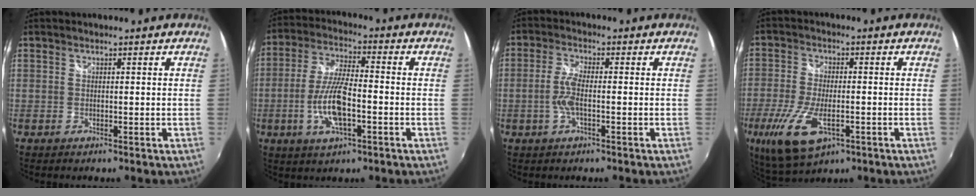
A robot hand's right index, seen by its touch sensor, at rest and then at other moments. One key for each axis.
{"total": 10.7, "fx": -3.2, "fy": 3.2, "fz": 9.7, "tx": -0.200, "ty": -0.002, "tz": -0.063}
{"total": 4.4, "fx": -1.1, "fy": 1.0, "fz": 4.2, "tx": -0.091, "ty": 0.002, "tz": -0.021}
{"total": 12.8, "fx": -5.2, "fy": 5.4, "fz": 10.4, "tx": -0.224, "ty": -0.030, "tz": -0.092}